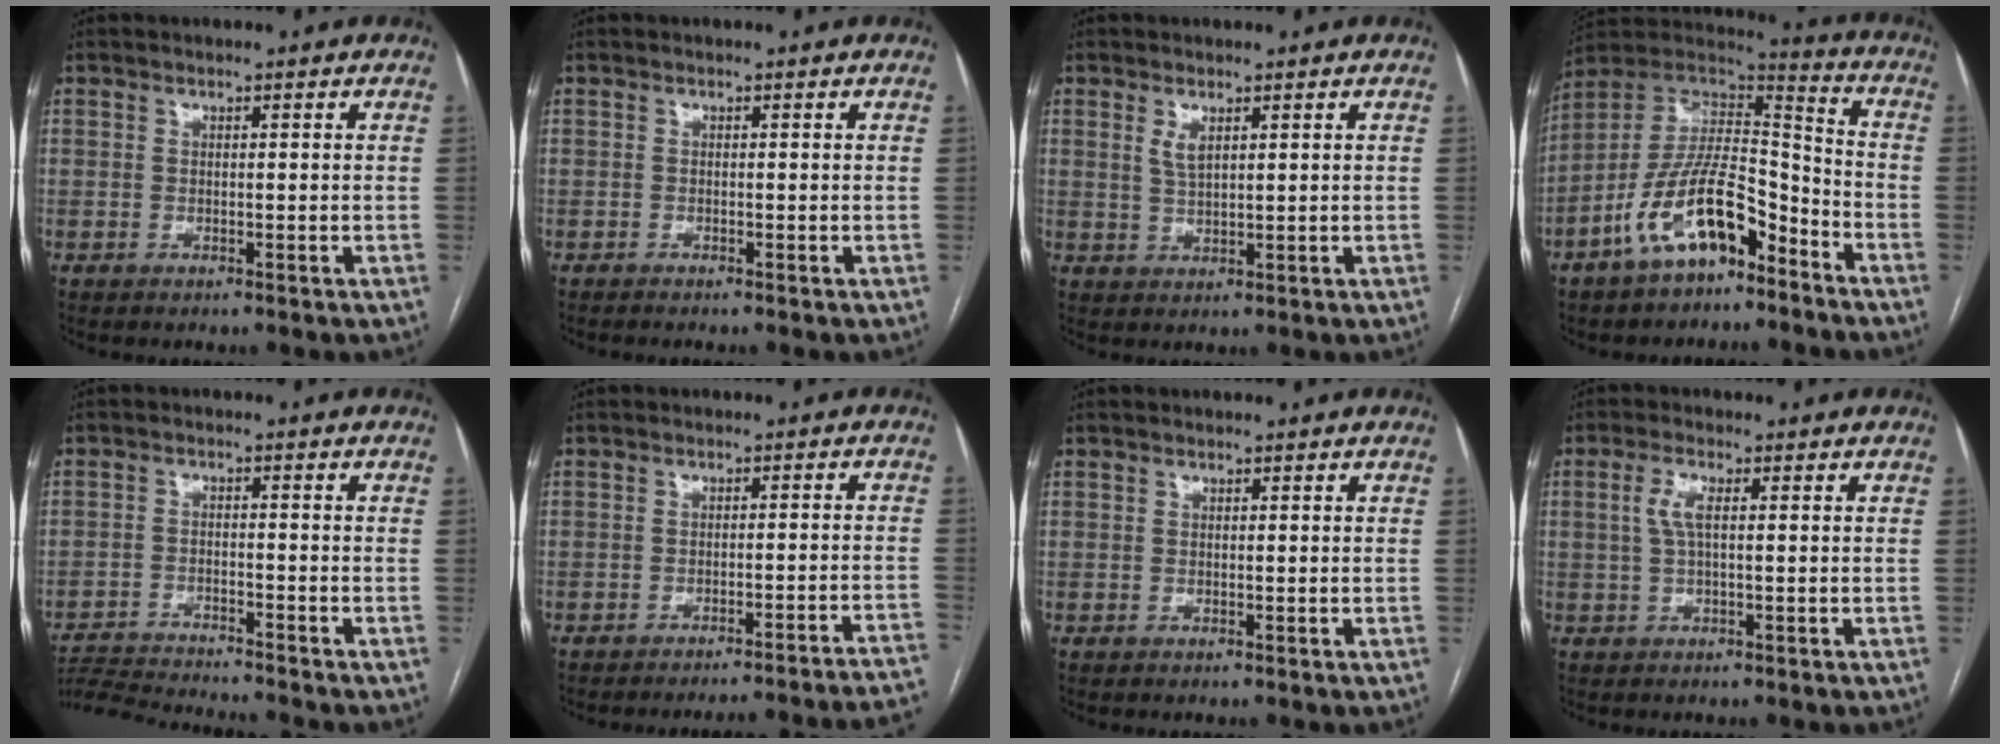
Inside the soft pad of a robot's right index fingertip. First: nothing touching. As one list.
[{"total": 1.3, "force": [-1.1, -0.1, 0.6], "torque": [-0.005, 0.001, -0.014]}, {"total": 2.6, "force": [1.3, 0.9, 2.1], "torque": [-0.044, -0.002, 0.031]}, {"total": 14.4, "force": [-8.5, 5.4, 10.4], "torque": [-0.196, 0.023, -0.152]}, {"total": 11.7, "force": [-11.2, -0.6, 3.4], "torque": [-0.051, -0.004, -0.181]}, {"total": 19.1, "force": [-18.4, -2.0, 4.8], "torque": [-0.003, -0.015, -0.214]}, {"total": 0.0}, {"total": 3.2, "force": [0.6, 0.8, 3.1], "torque": [-0.068, 0.007, 0.013]}]